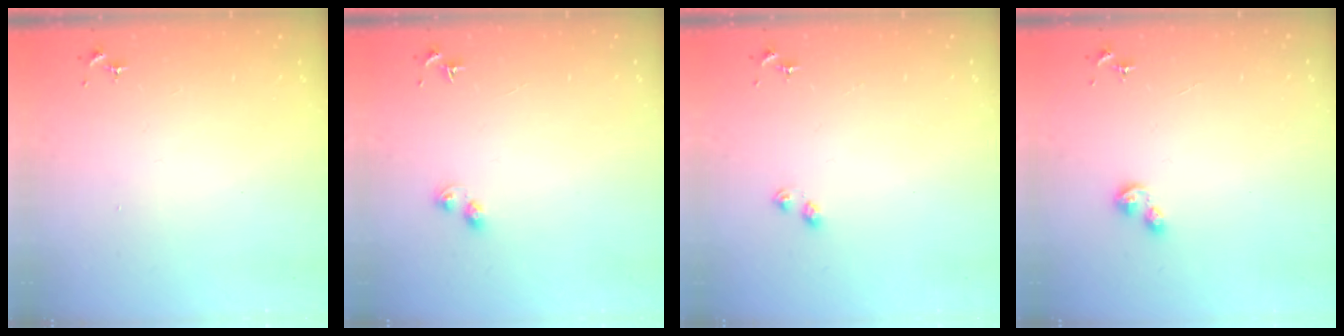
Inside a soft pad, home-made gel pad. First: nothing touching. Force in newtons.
{"total": 4.1, "press": 4.0, "slide": 0.6}
{"total": 3.3, "press": 3.3, "slide": 0.4}
{"total": 2.7, "press": 2.7, "slide": 0.3}